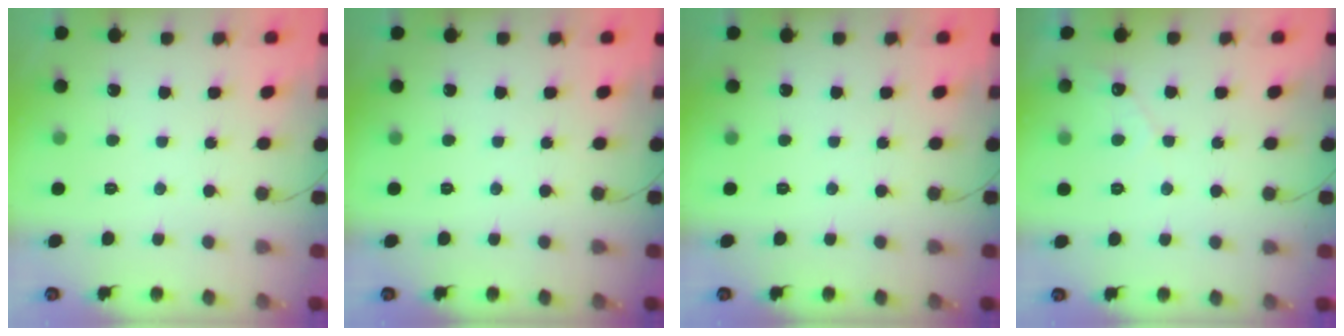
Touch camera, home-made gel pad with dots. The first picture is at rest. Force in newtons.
{"total": 0.0}
{"total": 0.0}
{"total": 2.8, "press": 2.8, "slide": 0.1}